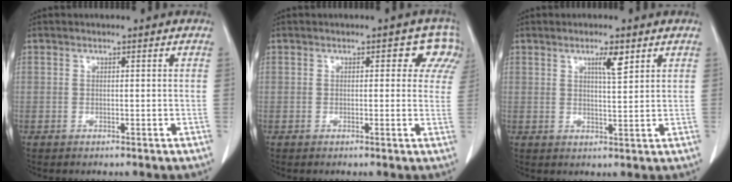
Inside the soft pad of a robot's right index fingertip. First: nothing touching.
{"total": 4.4, "force": [2.0, 2.8, 2.7], "torque": [-0.004, 0.009, 0.005]}
{"total": 3.5, "force": [2.0, 0.4, 2.9], "torque": [-0.049, -0.003, 0.033]}